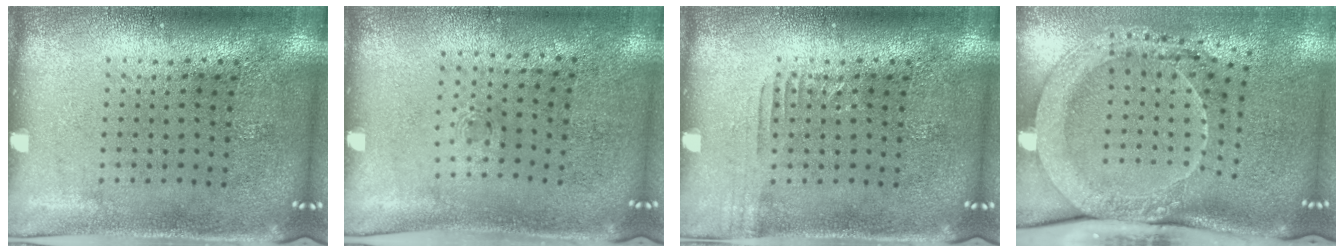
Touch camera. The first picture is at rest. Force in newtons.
{"total": 0.5, "press": 0.3, "slide": 0.4}
{"total": 0.9, "press": 0.9, "slide": 0.2}
{"total": 2.1, "press": 2.0, "slide": 0.8}